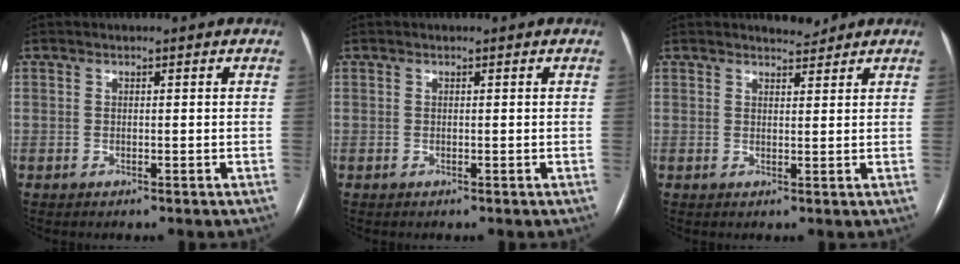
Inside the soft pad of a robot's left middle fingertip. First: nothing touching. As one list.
[{"total": 0.0}, {"total": 2.0, "force": [2.0, 0.4, 0.2], "torque": [-0.004, -0.004, 0.031]}]